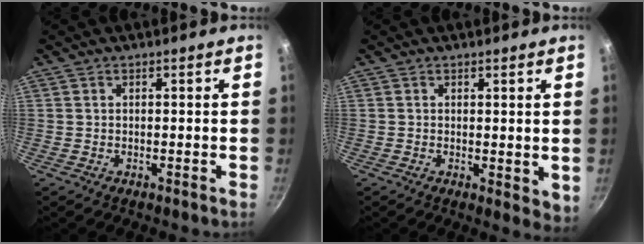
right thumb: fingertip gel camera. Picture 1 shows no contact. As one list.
[{"total": 5.4, "force": [0.3, 2.8, 4.6], "torque": [-0.050, -0.006, 0.009]}]